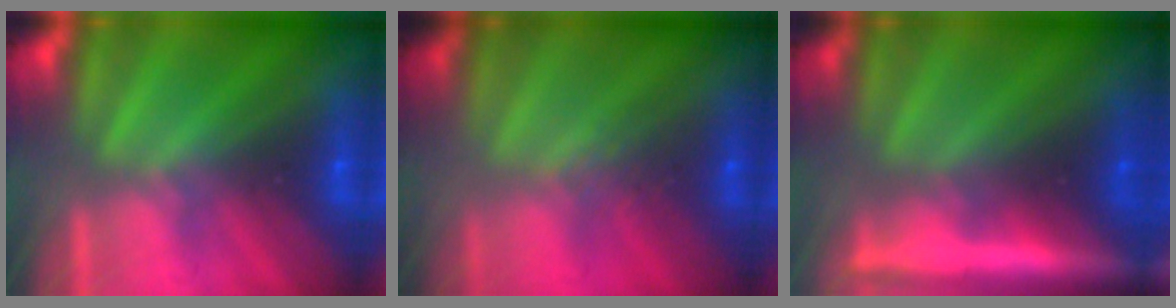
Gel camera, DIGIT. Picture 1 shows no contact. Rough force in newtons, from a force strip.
{"total": 2.6}
{"total": 6.8}